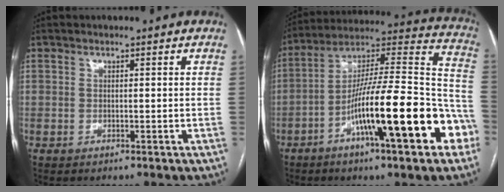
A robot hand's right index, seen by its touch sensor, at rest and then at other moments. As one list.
[{"total": 24.3, "force": [-9.4, 3.4, 22.2], "torque": [-0.296, 0.014, -0.147]}]